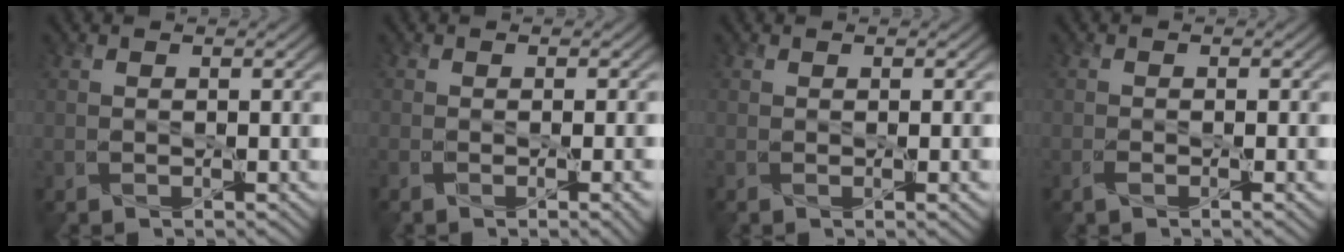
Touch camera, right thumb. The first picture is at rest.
{"total": 3.8, "force": [-1.2, 1.1, 3.5], "torque": [-0.048, -0.006, -0.017]}
{"total": 2.0, "force": [-0.1, 0.4, 2.0], "torque": [-0.029, 0.002, -0.004]}
{"total": 1.9, "force": [-0.9, 0.5, 1.6], "torque": [-0.030, -0.003, -0.017]}